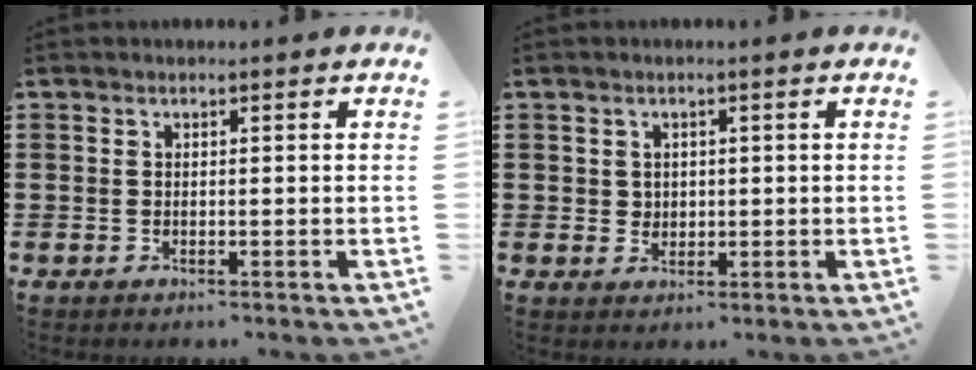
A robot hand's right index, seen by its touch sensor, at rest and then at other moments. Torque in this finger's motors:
{"motor_torque": [-0.03, 0.31, -0.03, -0.01]}